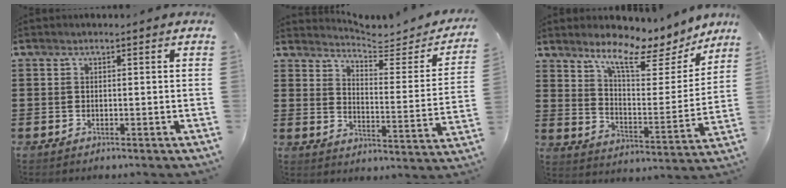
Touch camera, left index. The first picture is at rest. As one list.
[{"total": 4.4, "force": [4.2, 0.4, 1.1], "torque": [-0.032, -0.037, 0.064]}, {"total": 10.2, "force": [8.3, 2.0, 5.6], "torque": [-0.114, -0.051, 0.137]}]